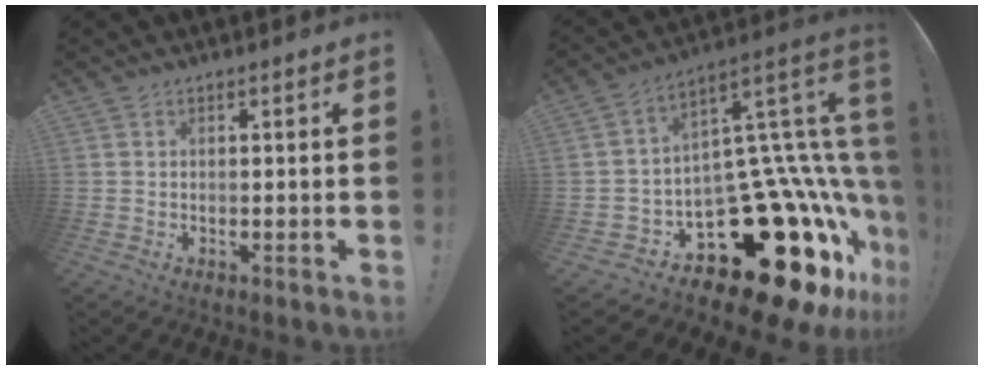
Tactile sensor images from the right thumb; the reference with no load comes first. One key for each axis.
{"total": 29.7, "fx": -12.6, "fy": 14.1, "fz": 23.0, "tx": -0.243, "ty": 0.000, "tz": -0.144}